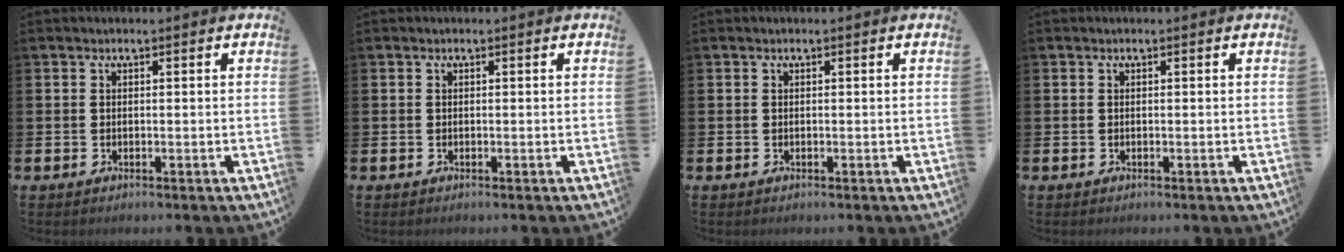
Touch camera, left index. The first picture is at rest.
{"total": 0.0}
{"total": 0.0}
{"total": 0.0}